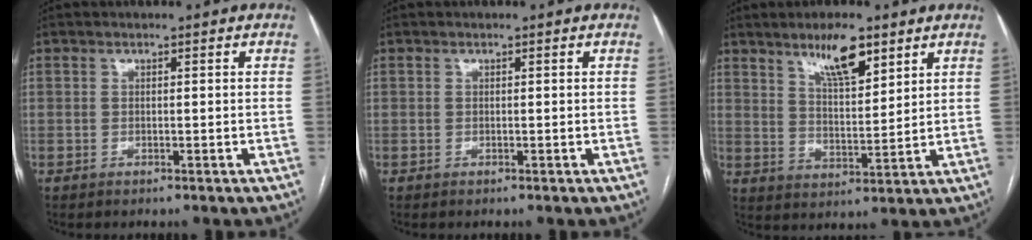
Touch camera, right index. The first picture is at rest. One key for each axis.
{"total": 0.0}
{"total": 8.2, "fx": 5.5, "fy": 2.1, "fz": 5.7, "tx": -0.103, "ty": -0.002, "tz": 0.101}